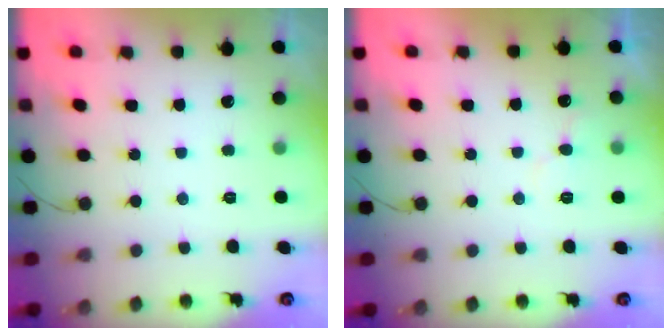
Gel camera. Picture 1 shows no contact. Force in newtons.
{"total": 6.1, "press": 6.1, "slide": 0.4}